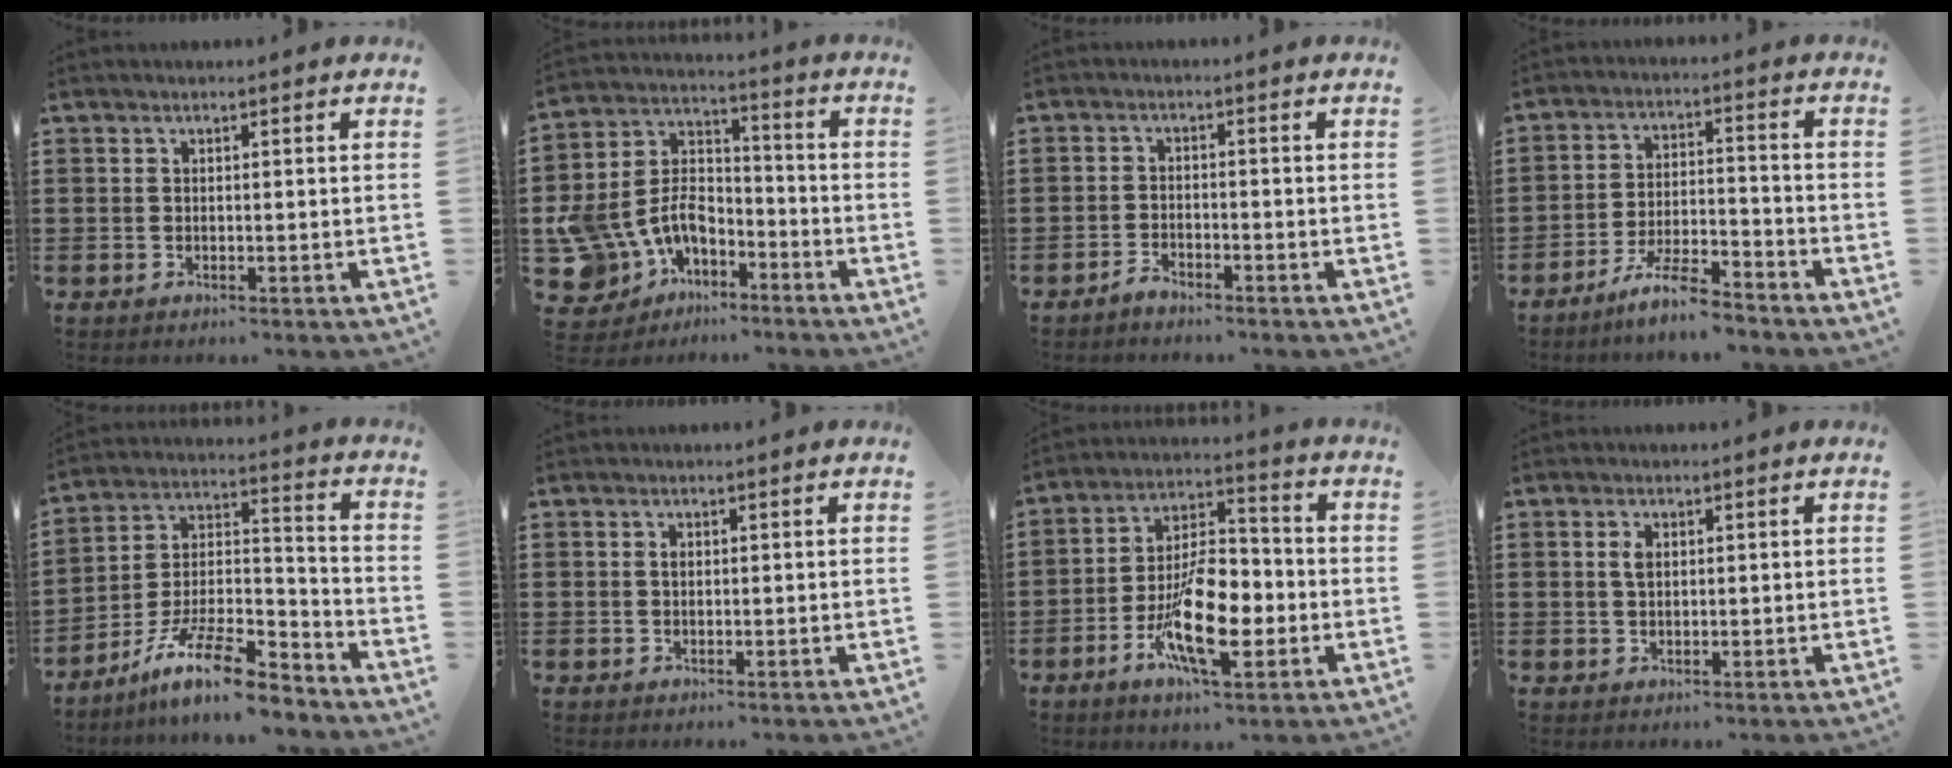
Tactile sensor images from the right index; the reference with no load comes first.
{"total": 8.7, "force": [-4.5, 6.4, 3.9], "torque": [-0.130, 0.003, -0.090]}
{"total": 1.8, "force": [-1.7, 0.3, 0.3], "torque": [-0.011, 0.002, -0.035]}
{"total": 7.1, "force": [-6.4, 0.5, 3.1], "torque": [-0.069, 0.000, -0.123]}
{"total": 12.5, "force": [-9.9, 2.6, 7.2], "torque": [-0.130, 0.025, -0.188]}
{"total": 0.8, "force": [0.2, 0.5, 0.6], "torque": [-0.014, 0.001, 0.003]}
{"total": 12.9, "force": [-4.4, 5.9, 10.6], "torque": [-0.199, 0.003, -0.076]}
{"total": 2.1, "force": [0.6, 1.1, 1.7], "torque": [-0.037, 0.006, 0.009]}